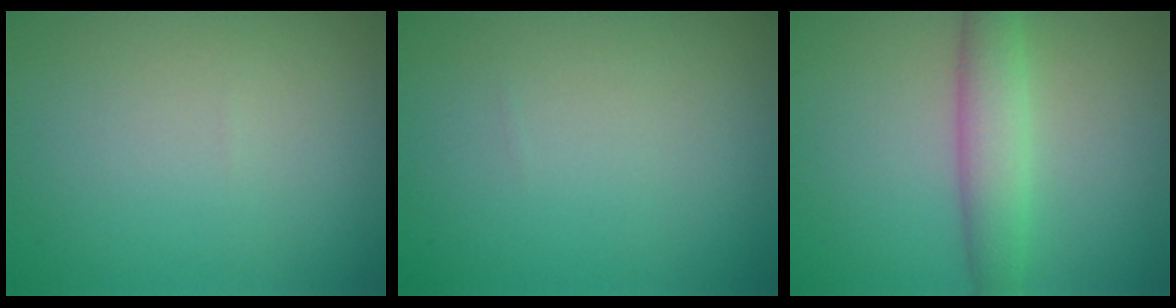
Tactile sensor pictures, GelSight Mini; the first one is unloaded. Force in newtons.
{"total": 0.0}
{"total": 3.6, "press": 3.6, "slide": 0.1}